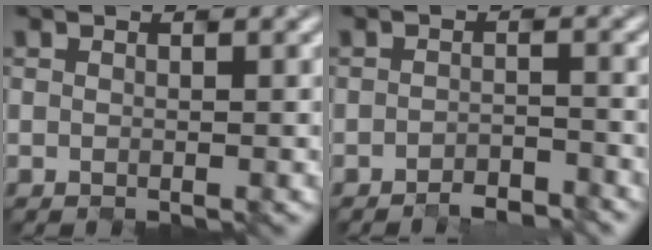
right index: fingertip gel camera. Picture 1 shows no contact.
{"total": 2.2, "force": [-2.2, 0.0, 0.4], "torque": [-0.006, 0.000, -0.040]}